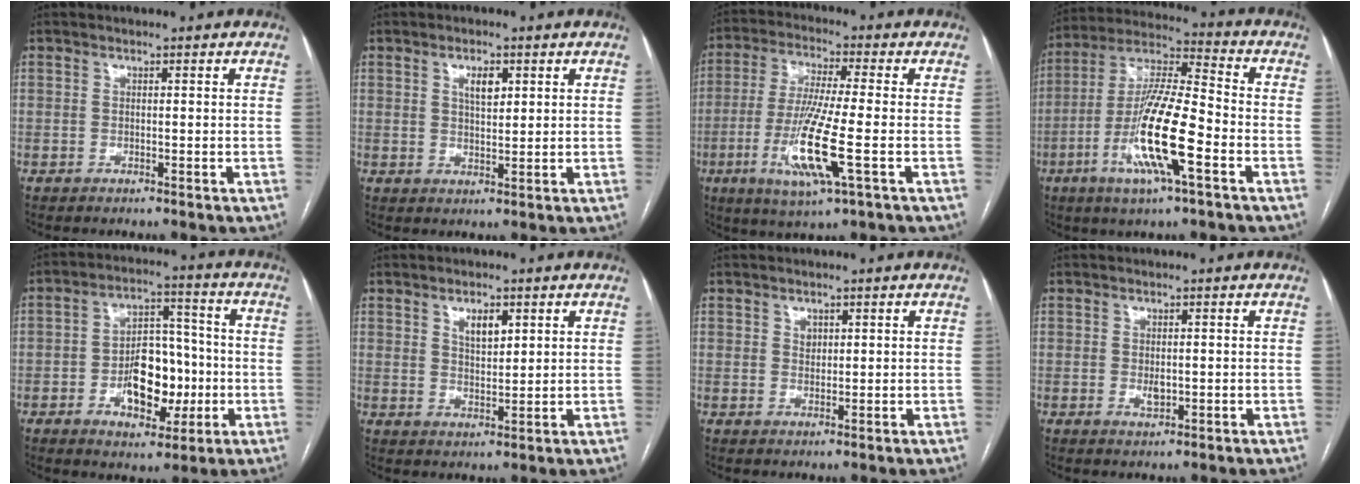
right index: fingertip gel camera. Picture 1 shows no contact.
{"total": 3.4, "force": [1.4, 1.5, 2.8], "torque": [-0.046, 0.001, 0.024]}
{"total": 12.9, "force": [-3.8, 0.5, 12.4], "torque": [-0.255, -0.022, -0.074]}
{"total": 16.1, "force": [-5.5, 1.8, 15.0], "torque": [-0.297, -0.009, -0.103]}
{"total": 11.3, "force": [-2.8, 6.2, 9.1], "torque": [-0.149, 0.025, -0.037]}
{"total": 3.8, "force": [1.8, 1.9, 2.8], "torque": [-0.049, 0.000, 0.034]}
{"total": 1.5, "force": [0.6, 1.2, 0.7], "torque": [-0.010, 0.000, 0.012]}
{"total": 1.8, "force": [-0.3, 1.0, 1.4], "torque": [-0.025, -0.001, -0.002]}